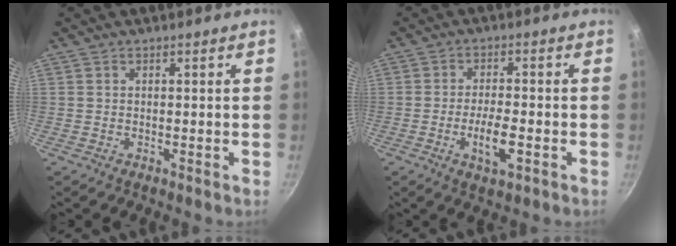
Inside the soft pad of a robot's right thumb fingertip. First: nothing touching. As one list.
[{"total": 6.3, "force": [-2.2, 2.1, 5.5], "torque": [-0.092, 0.010, -0.037]}]